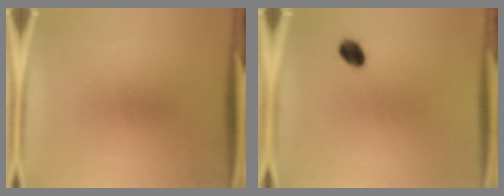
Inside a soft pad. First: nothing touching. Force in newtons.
{"total": 3.8}